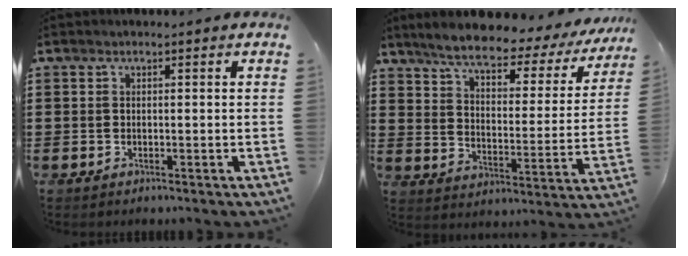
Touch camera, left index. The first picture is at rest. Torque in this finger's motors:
{"motor_torque": [2.14, 0.00, 1.05, 0.21]}